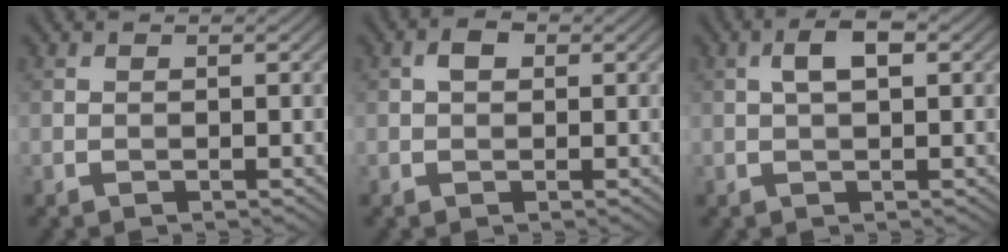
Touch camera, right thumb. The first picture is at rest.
{"total": 2.0, "force": [0.5, 1.4, 1.4], "torque": [-0.027, 0.005, 0.003]}
{"total": 3.4, "force": [0.9, 1.3, 3.0], "torque": [-0.057, 0.009, 0.012]}